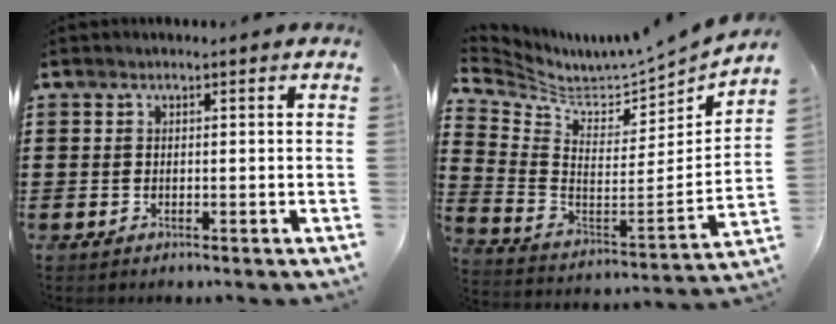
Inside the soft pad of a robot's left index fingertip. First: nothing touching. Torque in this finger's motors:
{"motor_torque": [1.30, -0.84, -0.02, 0.00]}